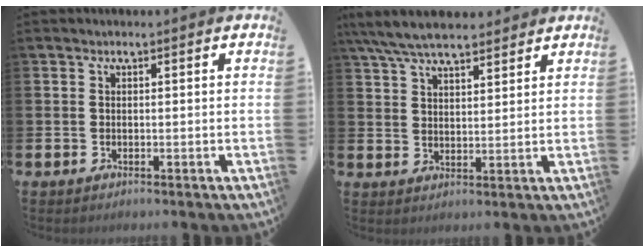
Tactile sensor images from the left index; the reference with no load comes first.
{"total": 7.0, "force": [6.5, 1.5, 2.3], "torque": [-0.071, -0.017, 0.121]}